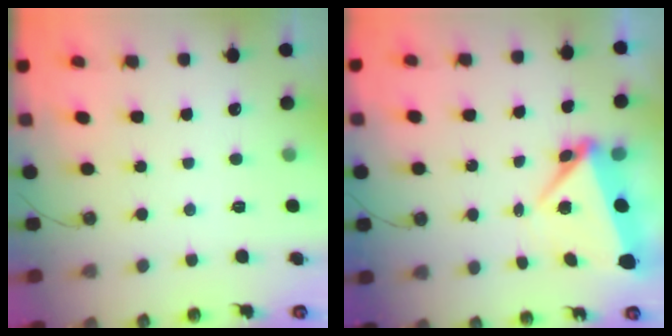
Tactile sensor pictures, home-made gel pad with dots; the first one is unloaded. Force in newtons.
{"total": 5.8, "press": 5.4, "slide": 2.1}